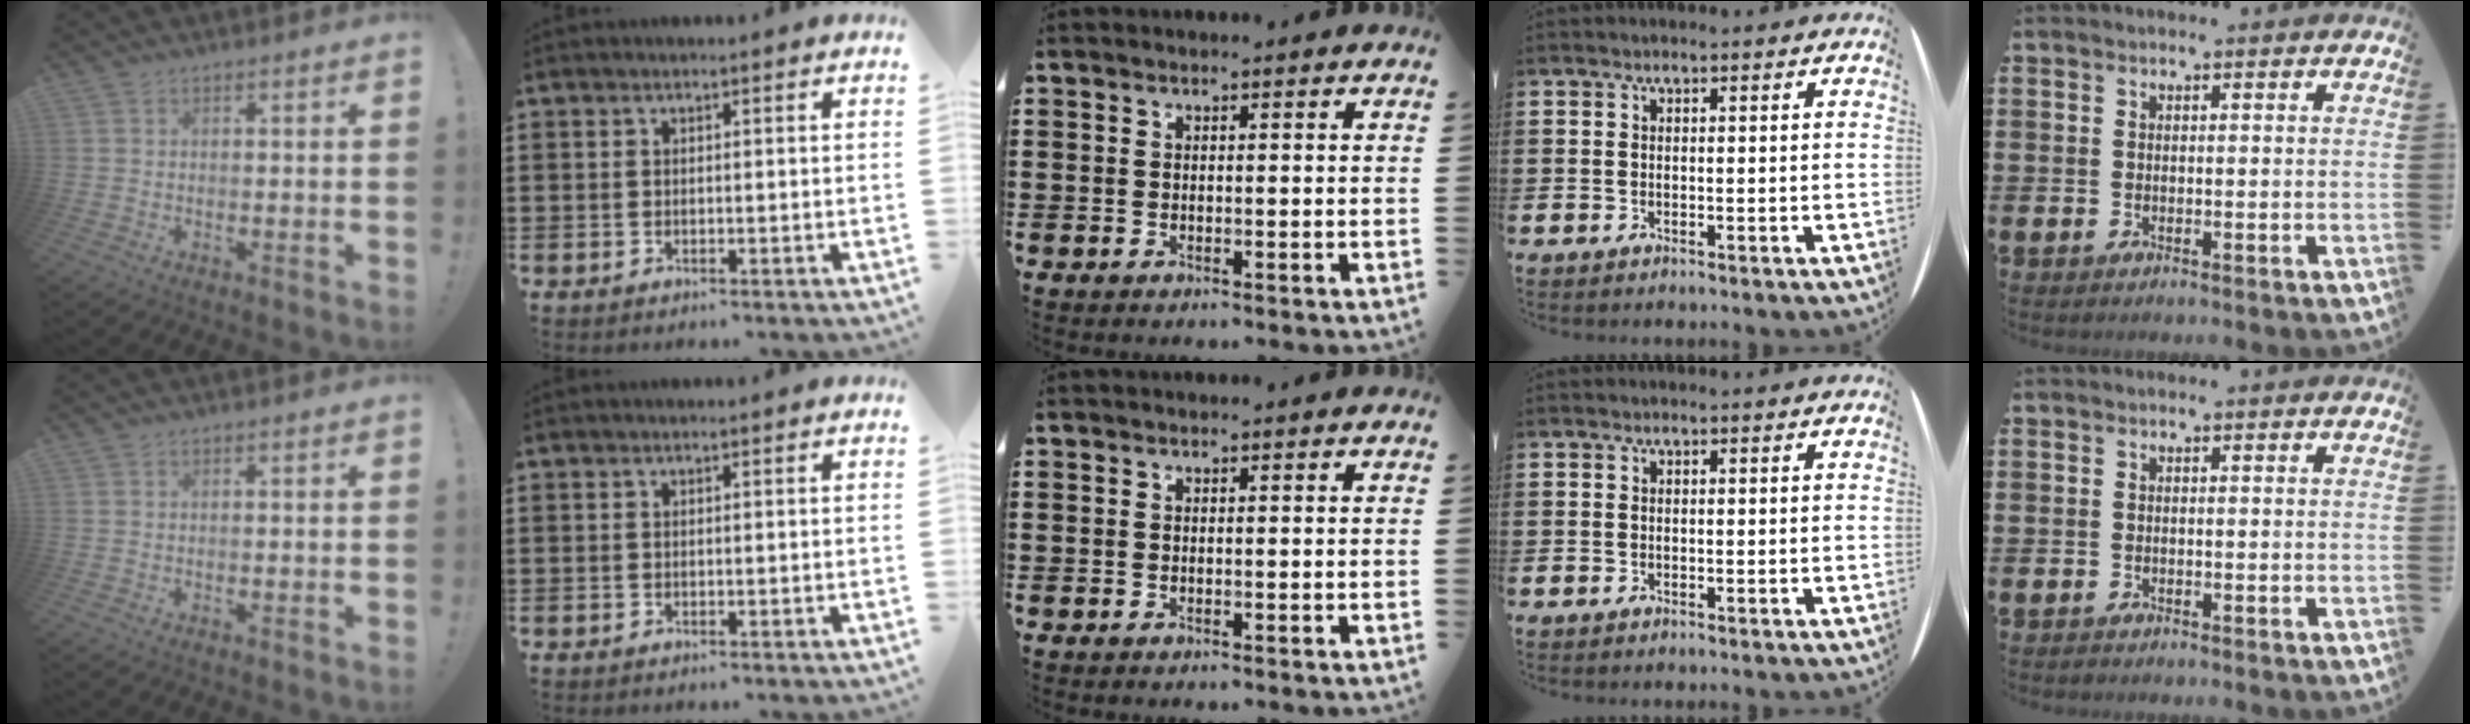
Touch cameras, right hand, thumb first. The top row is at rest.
{}